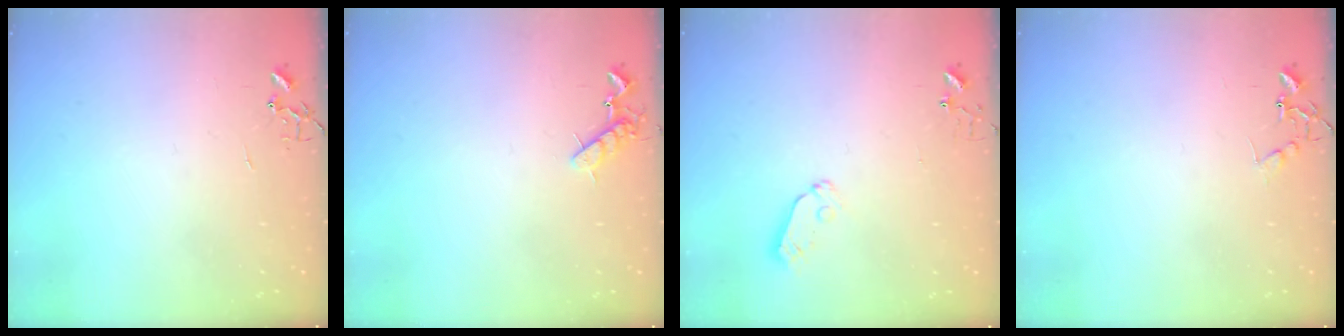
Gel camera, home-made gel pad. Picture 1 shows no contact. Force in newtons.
{"total": 7.4, "press": 7.3, "slide": 1.0}
{"total": 5.5, "press": 5.5, "slide": 0.6}
{"total": 6.9, "press": 6.9, "slide": 0.4}